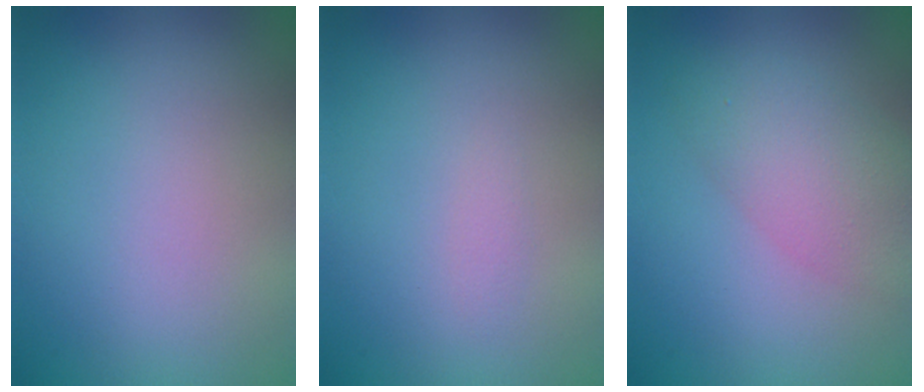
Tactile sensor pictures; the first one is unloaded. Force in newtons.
{"total": 0.6, "press": 0.6, "slide": 0.1}
{"total": 4.8, "press": 4.8, "slide": 0.2}